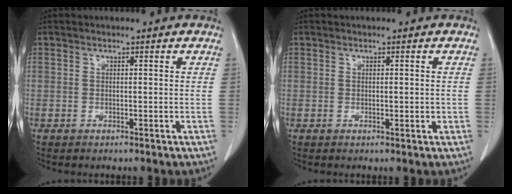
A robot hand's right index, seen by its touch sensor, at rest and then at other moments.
{"total": 1.8, "force": [-0.1, 0.9, 1.6], "torque": [-0.035, 0.001, 0.004]}